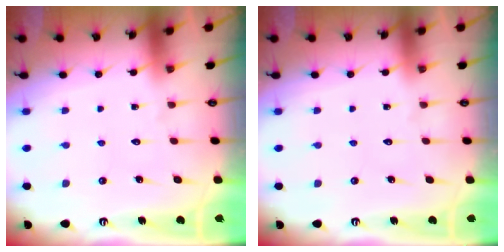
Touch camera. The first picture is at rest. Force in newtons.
{"total": 0.0}